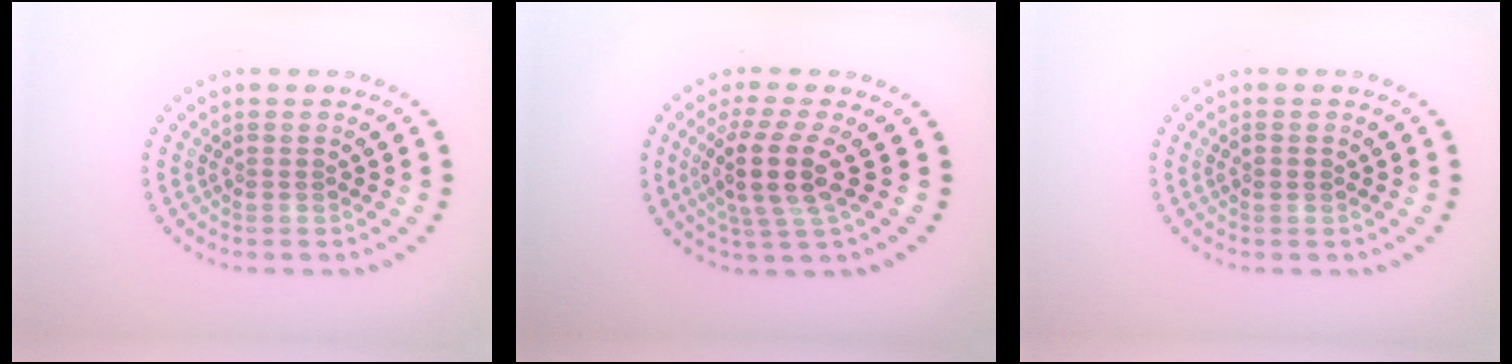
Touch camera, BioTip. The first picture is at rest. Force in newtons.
{"total": 4.3, "press": 3.5, "slide": 2.5}
{"total": 0.9, "press": 0.9, "slide": 0.1}